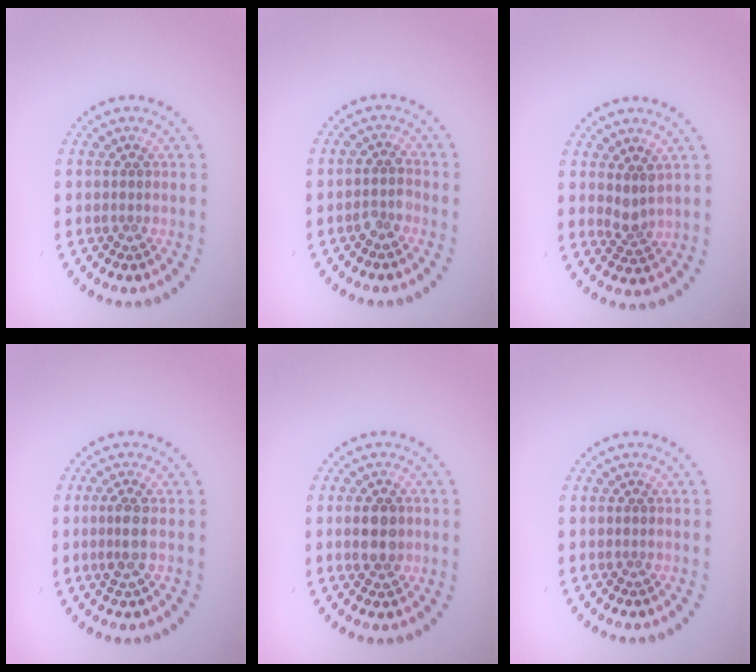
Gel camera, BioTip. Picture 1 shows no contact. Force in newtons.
{"total": 1.4, "press": 1.3, "slide": 0.6}
{"total": 1.7, "press": 1.4, "slide": 1.1}
{"total": 1.7, "press": 1.5, "slide": 0.8}
{"total": 2.6, "press": 2.6, "slide": 0.3}
{"total": 0.0}